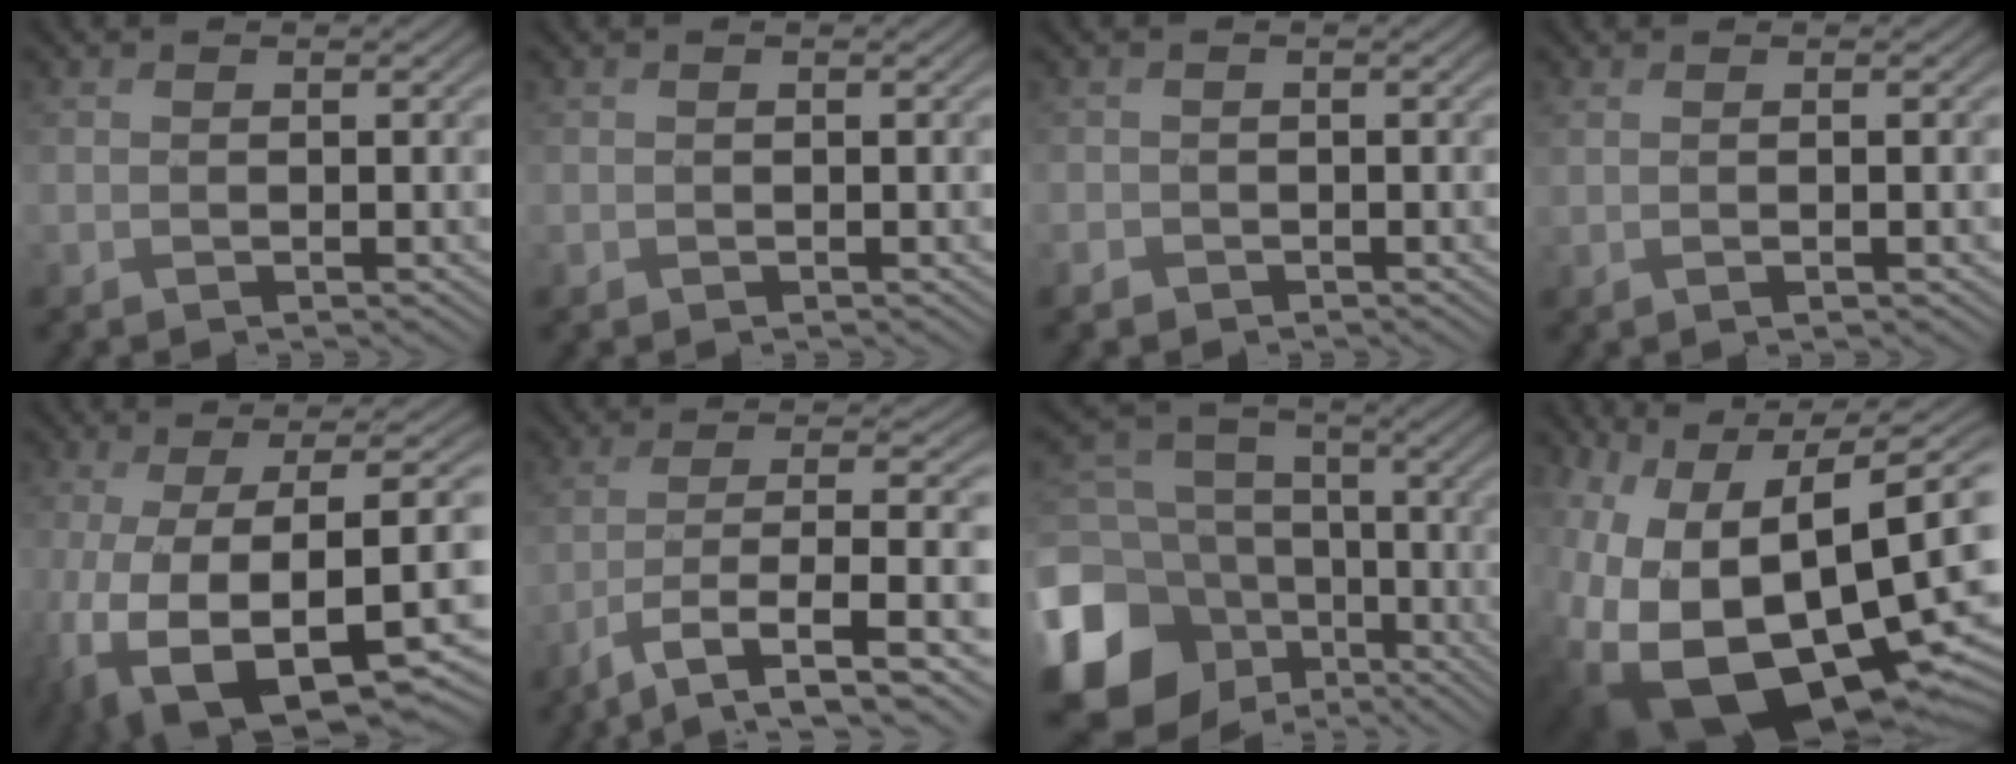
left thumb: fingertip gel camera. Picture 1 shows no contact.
{"total": 0.5, "force": [-0.2, 0.3, -0.3], "torque": [0.007, -0.003, -0.003]}
{"total": 1.7, "force": [-1.1, 1.2, -0.1], "torque": [0.002, -0.006, -0.030]}
{"total": 2.0, "force": [0.3, 0.5, 1.9], "torque": [-0.027, 0.003, 0.000]}
{"total": 15.1, "force": [-5.4, 5.9, 12.8], "torque": [-0.257, -0.038, -0.062]}
{"total": 9.8, "force": [-3.6, 3.4, 8.5], "torque": [-0.162, -0.014, -0.059]}
{"total": 16.6, "force": [-5.8, 13.5, 7.7], "torque": [-0.256, -0.034, -0.100]}
{"total": 20.6, "force": [-4.5, 13.6, 14.8], "torque": [-0.278, -0.025, -0.023]}